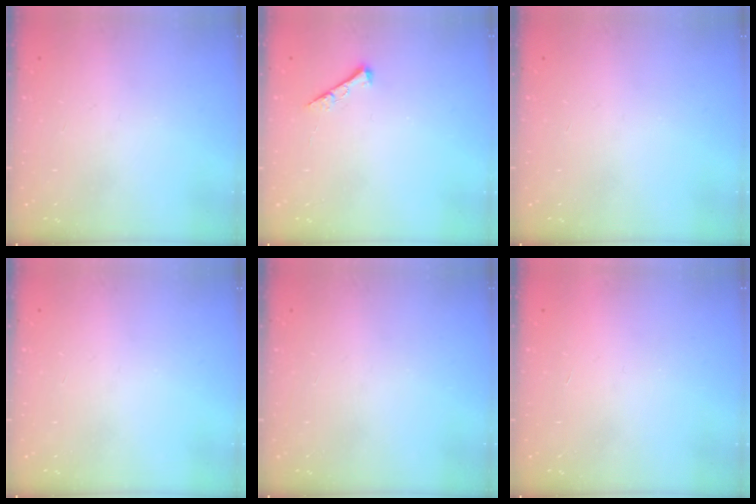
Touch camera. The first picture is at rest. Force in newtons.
{"total": 3.9, "press": 3.9, "slide": 0.5}
{"total": 0.0}
{"total": 0.0}
{"total": 0.0}
{"total": 1.7, "press": 1.7, "slide": 0.1}